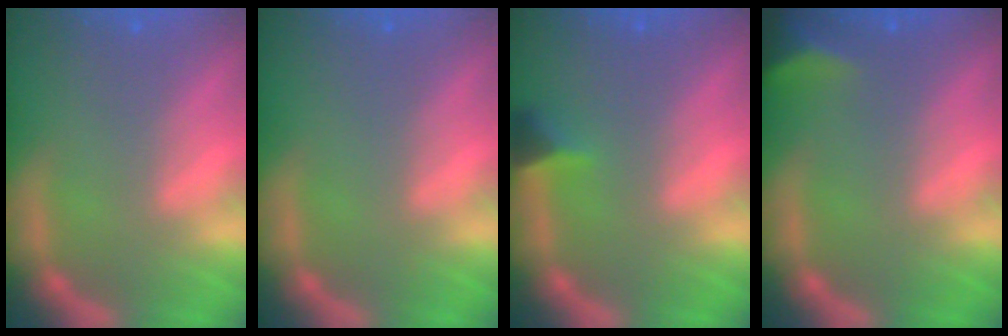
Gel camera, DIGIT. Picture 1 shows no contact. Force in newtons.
{"total": 0.0}
{"total": 1.9}
{"total": 4.0}